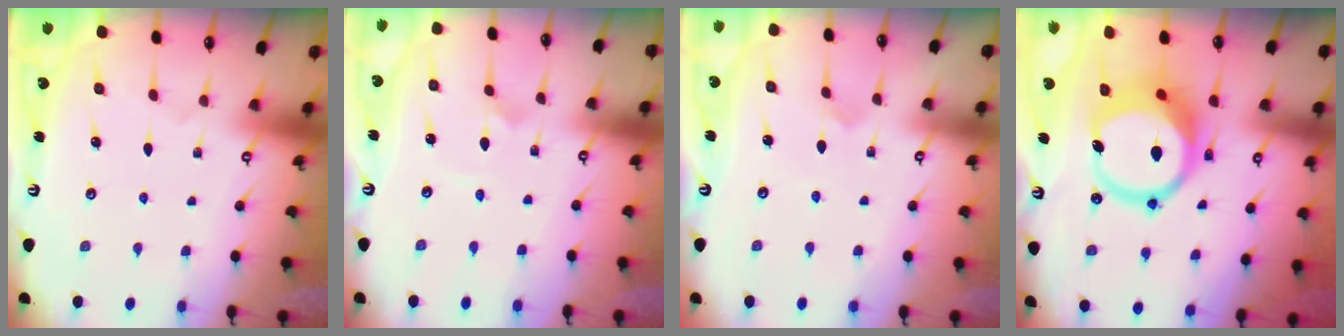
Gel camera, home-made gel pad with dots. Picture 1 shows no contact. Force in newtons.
{"total": 2.5, "press": 2.5, "slide": 0.2}
{"total": 2.3, "press": 2.3, "slide": 0.2}
{"total": 16.0, "press": 15.9, "slide": 2.1}